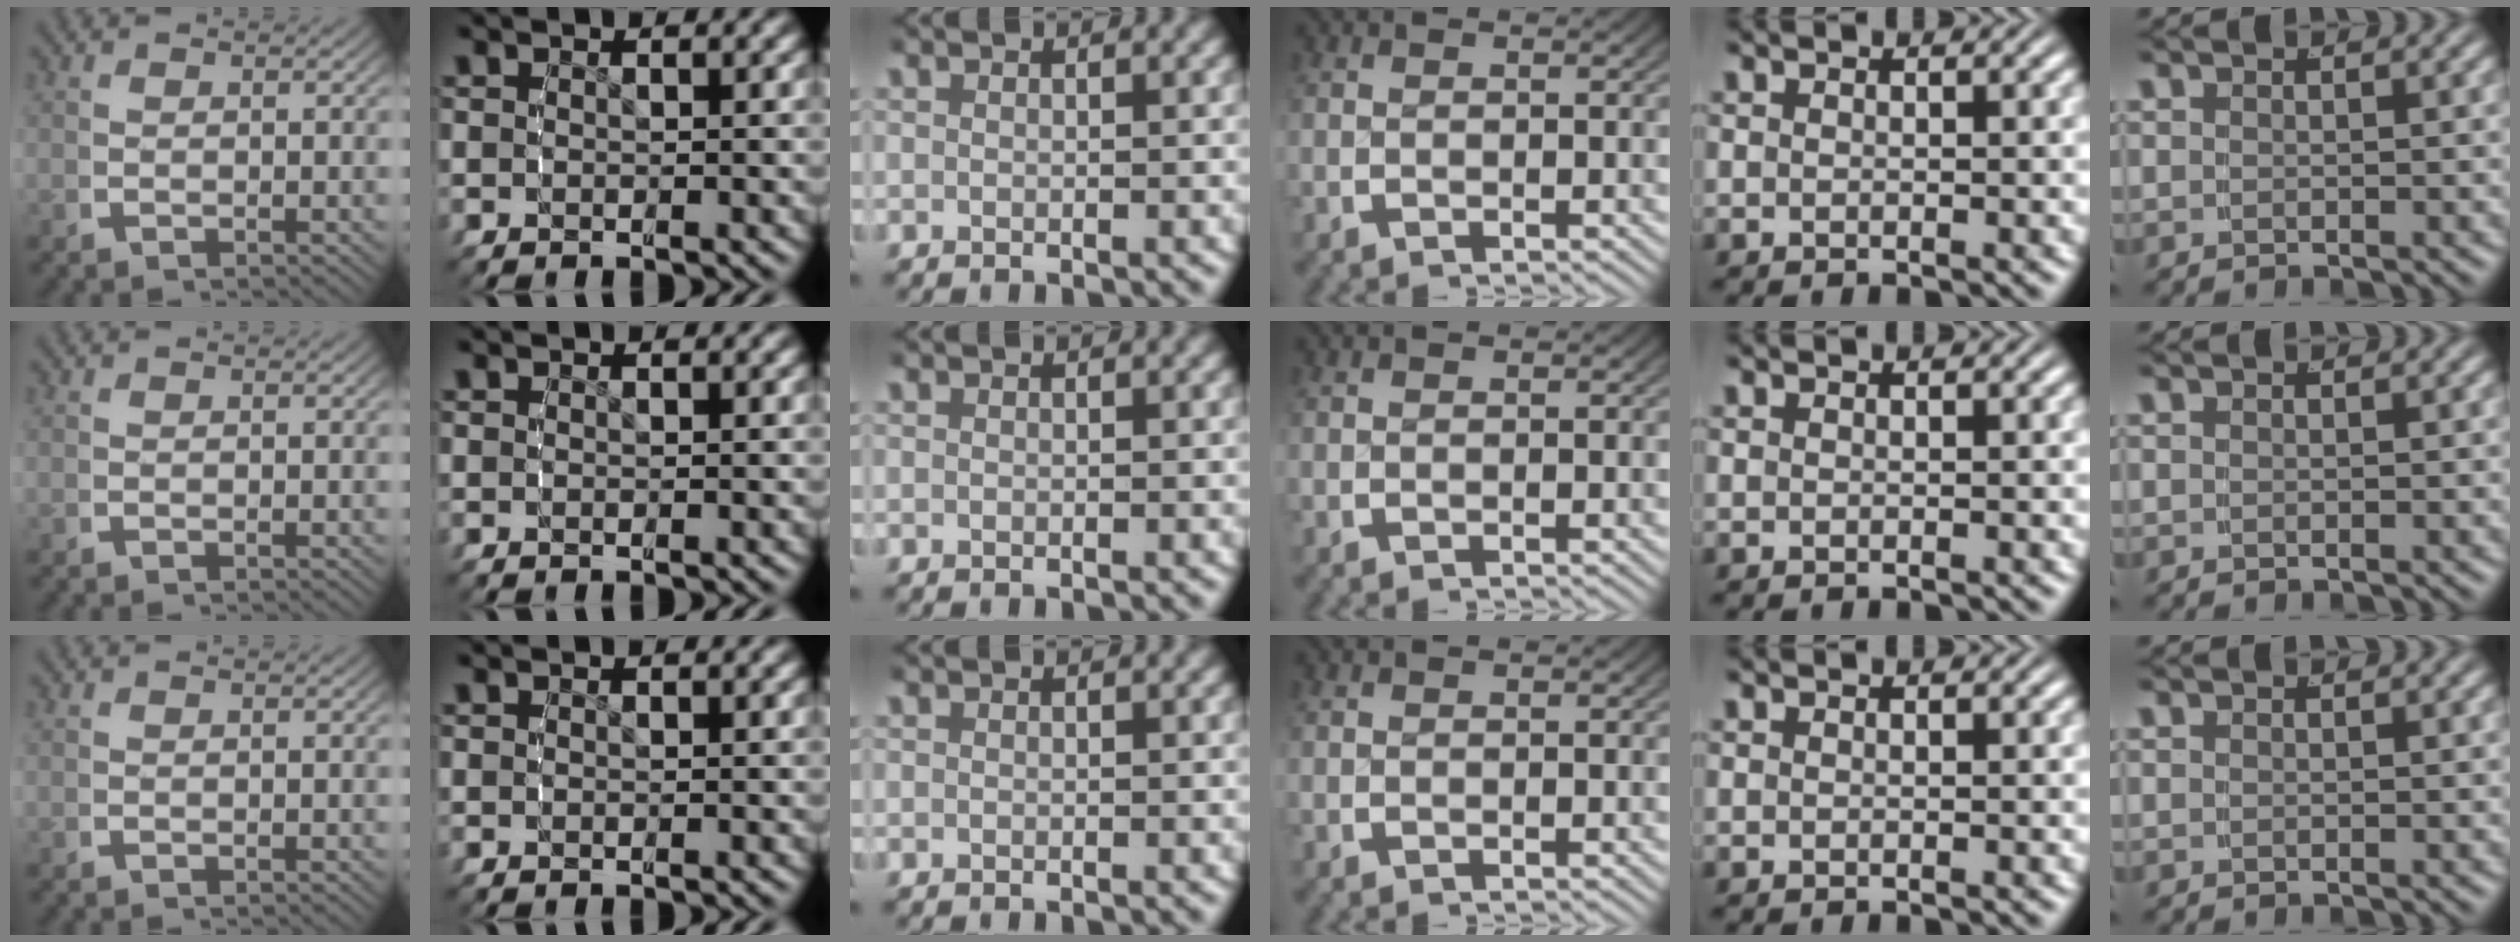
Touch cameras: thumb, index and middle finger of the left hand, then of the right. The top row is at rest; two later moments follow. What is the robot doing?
{"motion": "reach", "object": "shirt"}